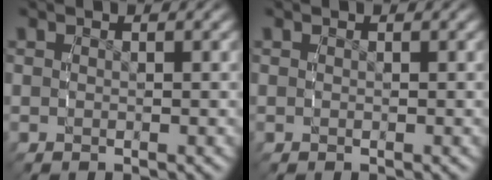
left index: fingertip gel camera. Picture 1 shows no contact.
{"total": 0.0}